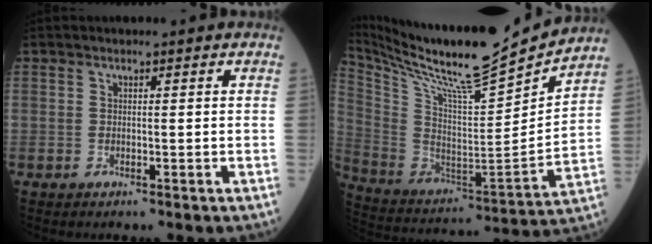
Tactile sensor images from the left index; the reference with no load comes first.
{"total": 24.9, "force": [22.1, 0.9, 11.5], "torque": [-0.227, -0.049, 0.361]}